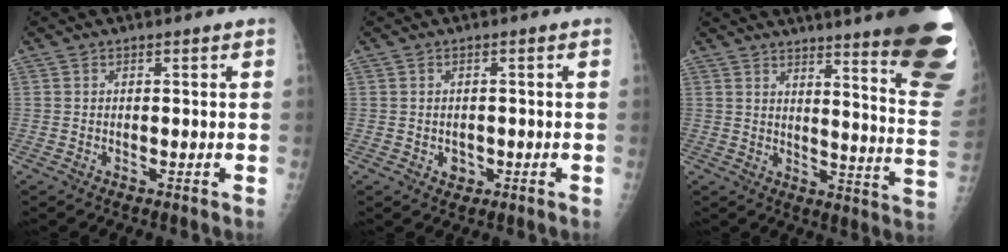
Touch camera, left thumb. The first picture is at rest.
{"total": 1.9, "force": [-0.5, 1.7, 0.8], "torque": [-0.004, 0.003, -0.003]}
{"total": 24.7, "force": [17.8, 2.5, 17.0], "torque": [-0.170, -0.130, 0.213]}